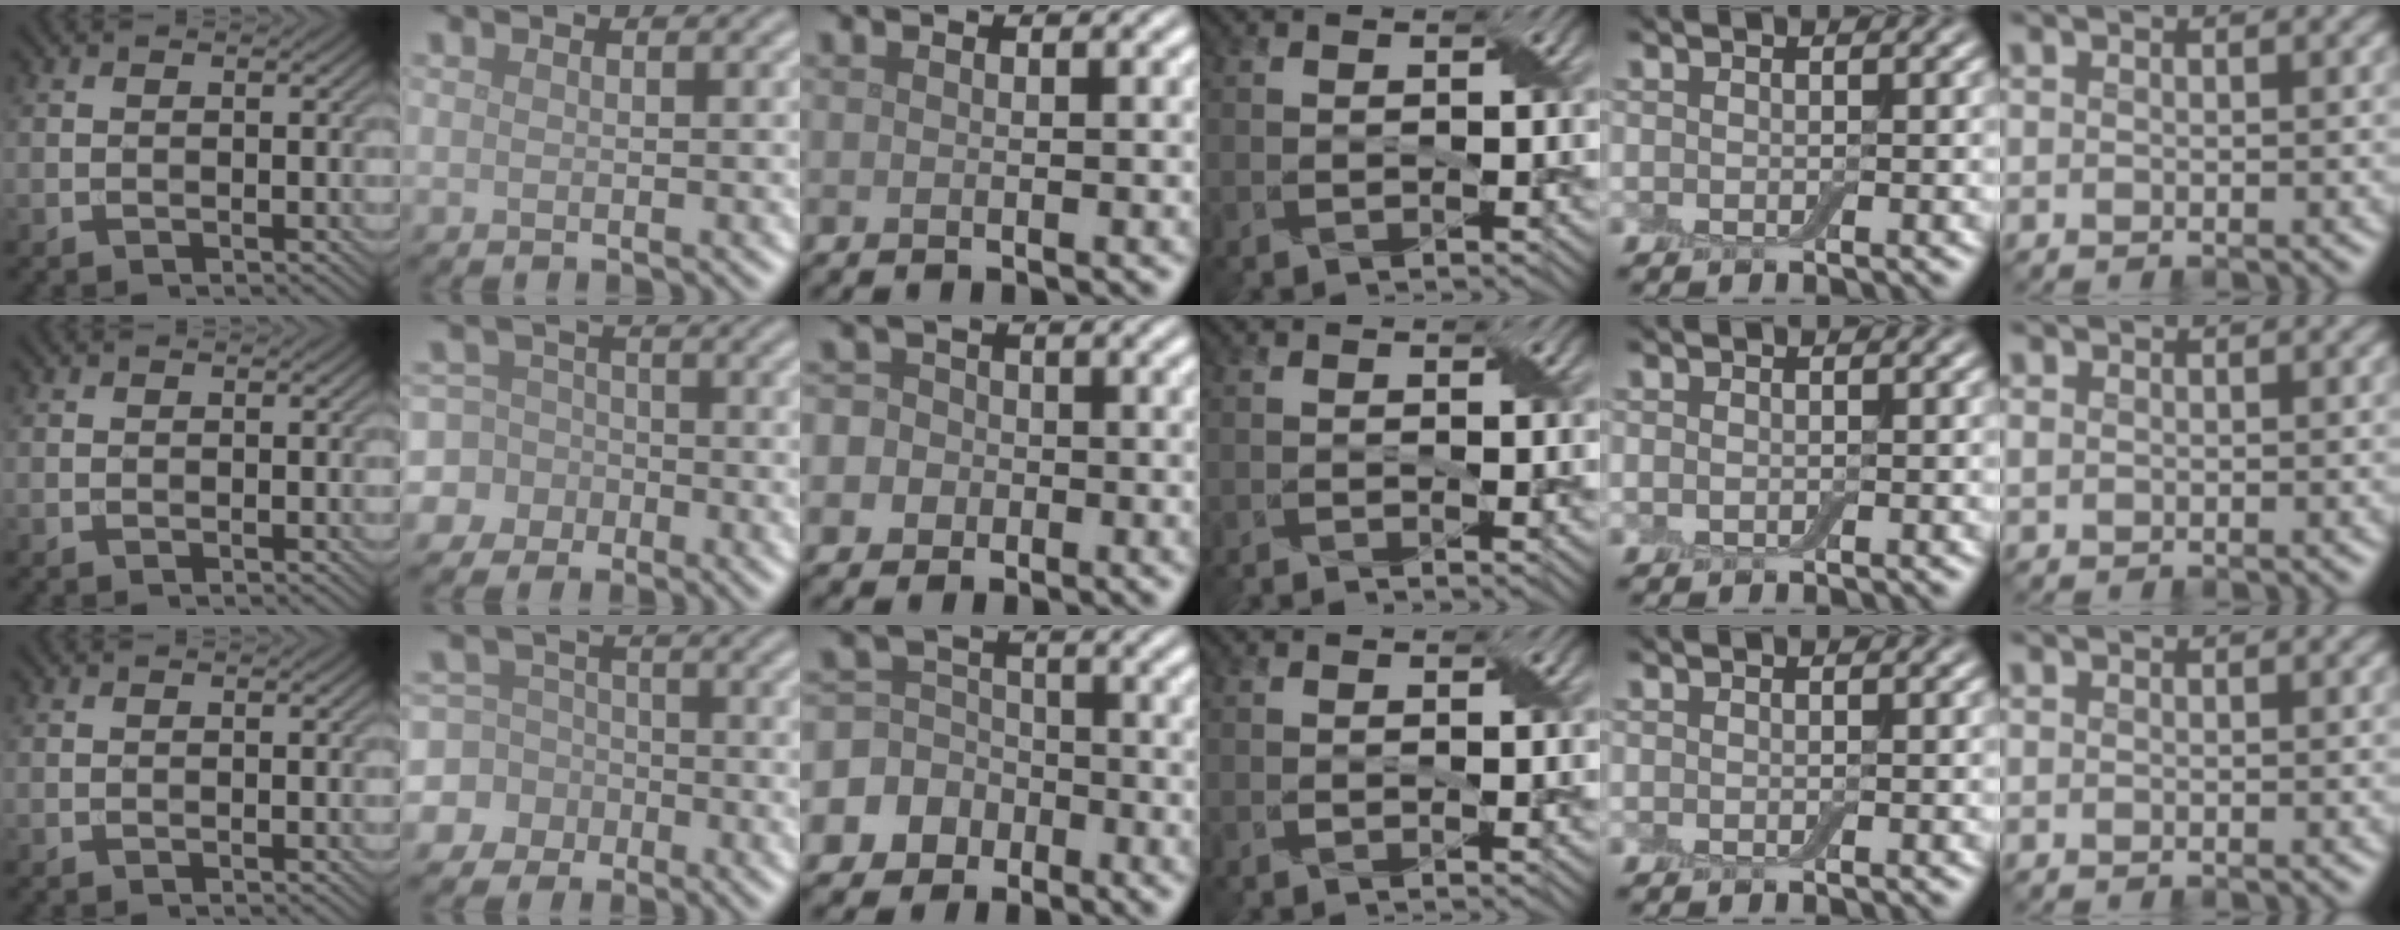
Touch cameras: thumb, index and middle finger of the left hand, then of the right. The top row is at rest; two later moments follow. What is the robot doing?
{"motion": "fold", "object": "cloth"}